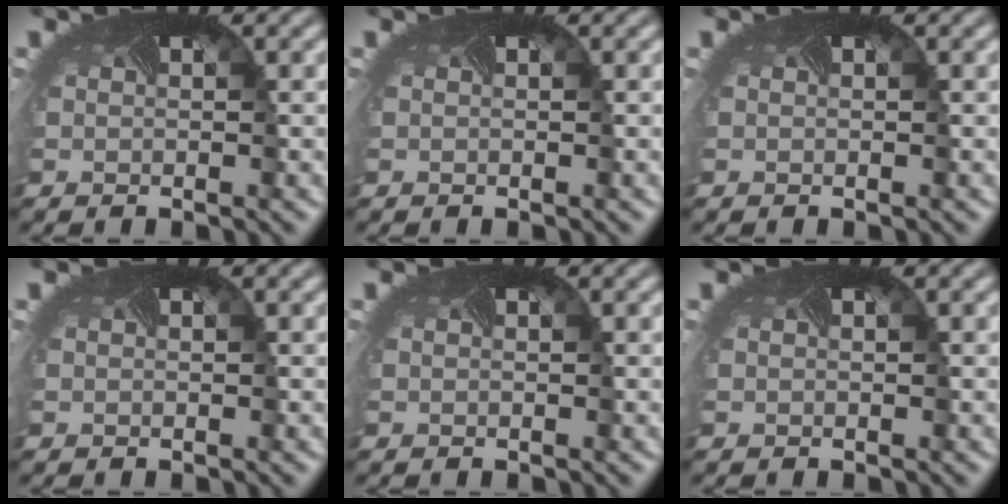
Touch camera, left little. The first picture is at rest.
{"total": 0.0}
{"total": 0.0}
{"total": 0.0}
{"total": 0.0}
{"total": 0.0}